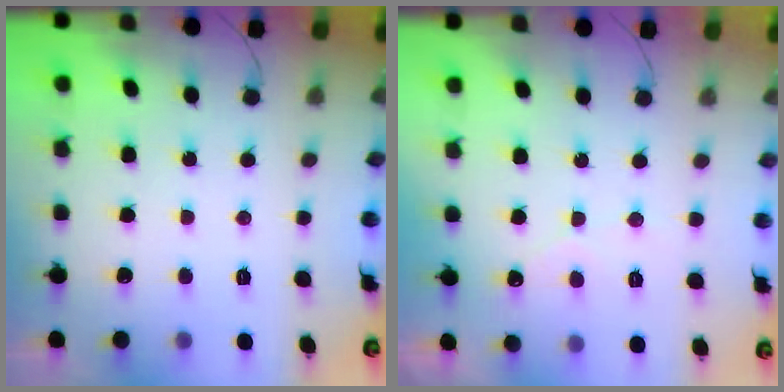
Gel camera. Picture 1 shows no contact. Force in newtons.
{"total": 2.7, "press": 2.7, "slide": 0.1}